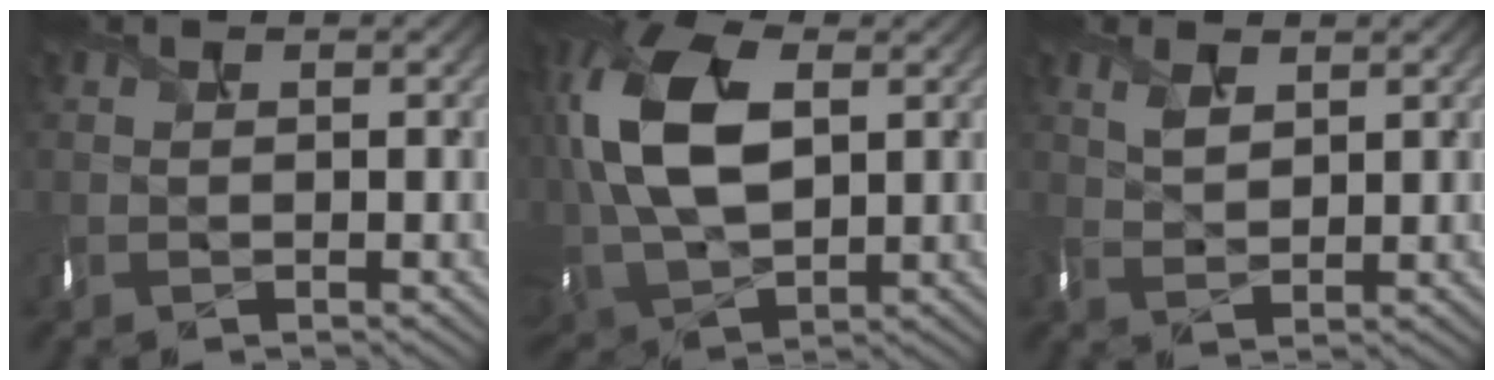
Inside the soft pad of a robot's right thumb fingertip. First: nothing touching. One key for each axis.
{"total": 14.2, "fx": 2.9, "fy": 8.8, "fz": 10.8, "tx": -0.275, "ty": 0.002, "tz": 0.066}
{"total": 2.3, "fx": 1.6, "fy": 0.9, "fz": 1.5, "tx": -0.050, "ty": 0.000, "tz": 0.045}